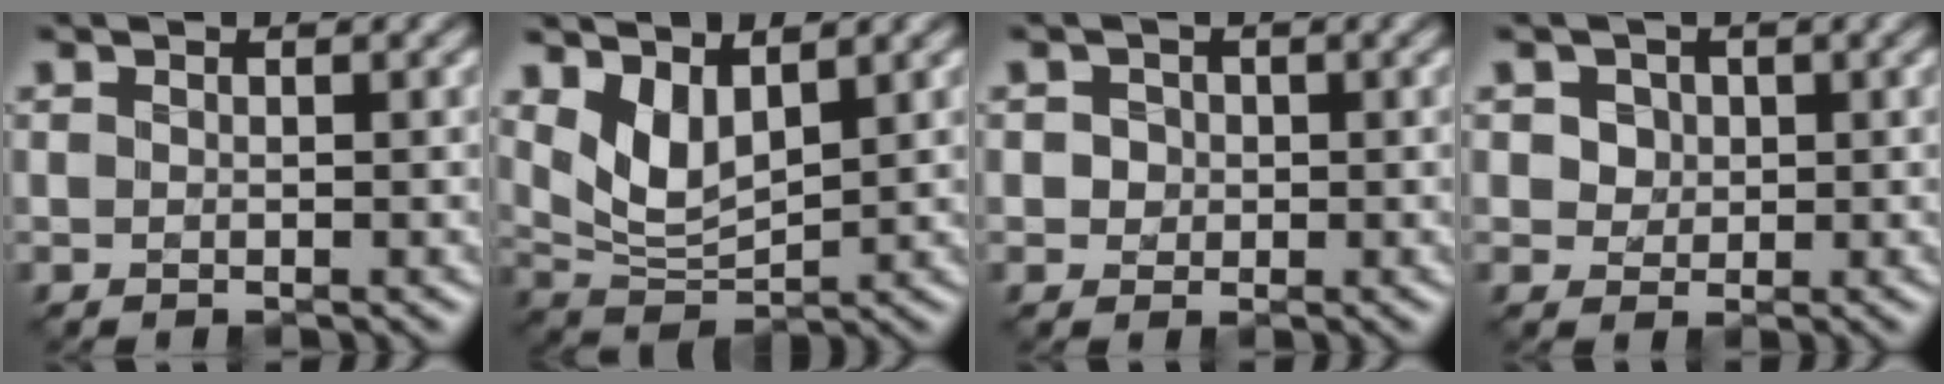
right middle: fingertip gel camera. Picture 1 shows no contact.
{"total": 4.4, "force": [1.8, 2.2, 3.3], "torque": [-0.075, -0.014, 0.037]}
{"total": 2.2, "force": [0.5, 1.9, 1.0], "torque": [-0.025, 0.007, 0.012]}
{"total": 3.6, "force": [1.4, 2.8, 1.7], "torque": [-0.044, 0.004, 0.021]}